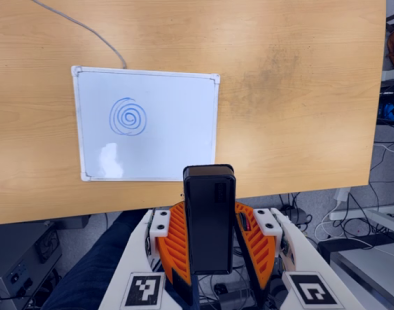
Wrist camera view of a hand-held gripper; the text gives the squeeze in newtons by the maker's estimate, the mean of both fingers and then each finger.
{"total": 5.2, "left": 5.0, "right": 5.4}